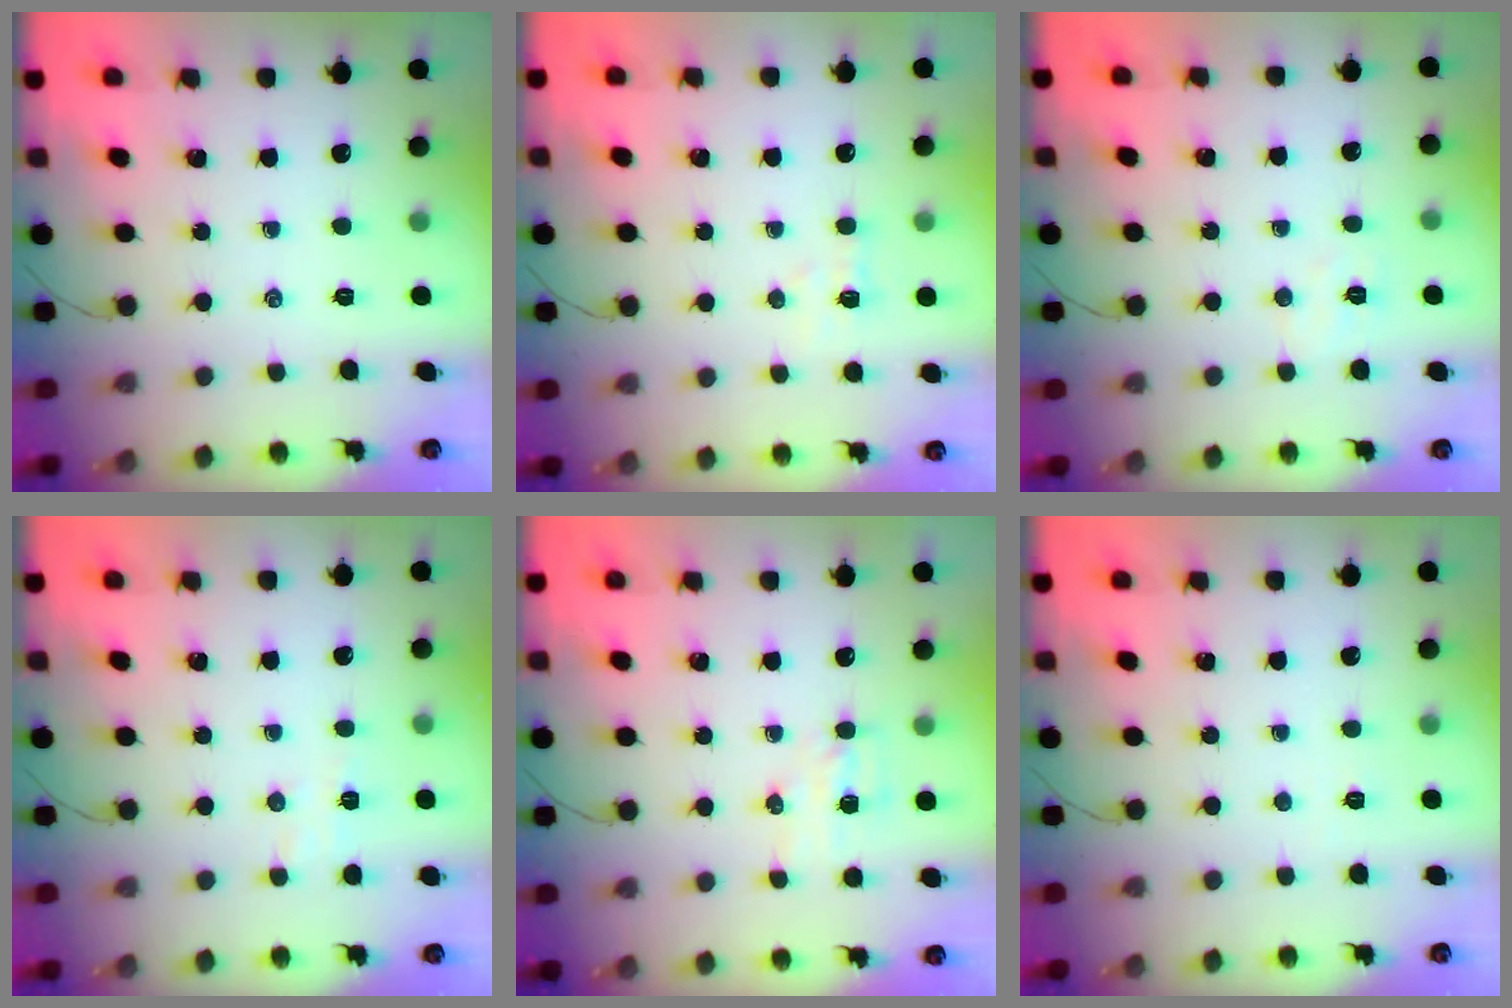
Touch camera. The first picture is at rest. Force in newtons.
{"total": 3.7, "press": 3.5, "slide": 1.2}
{"total": 3.9, "press": 3.8, "slide": 0.9}
{"total": 3.3, "press": 3.2, "slide": 0.9}
{"total": 5.8, "press": 5.6, "slide": 1.4}
{"total": 1.8, "press": 1.7, "slide": 0.5}